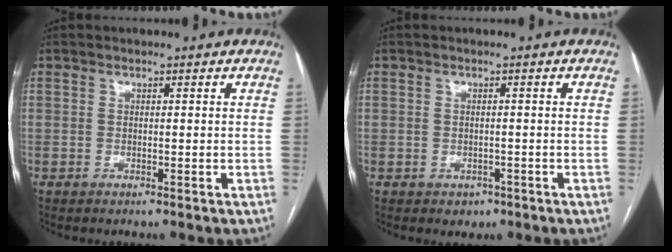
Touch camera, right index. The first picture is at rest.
{"total": 2.0, "force": [-1.0, 1.7, 0.5], "torque": [-0.002, 0.004, -0.008]}